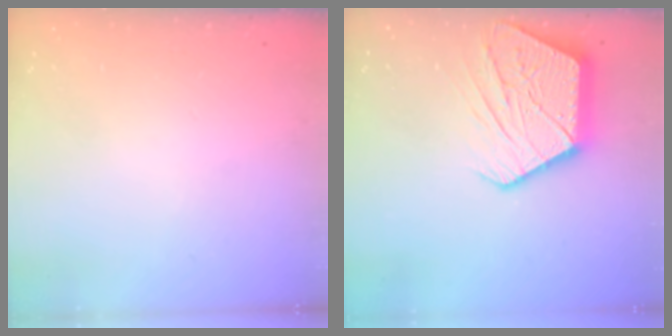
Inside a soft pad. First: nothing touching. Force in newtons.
{"total": 16.1, "press": 16.1, "slide": 1.2}